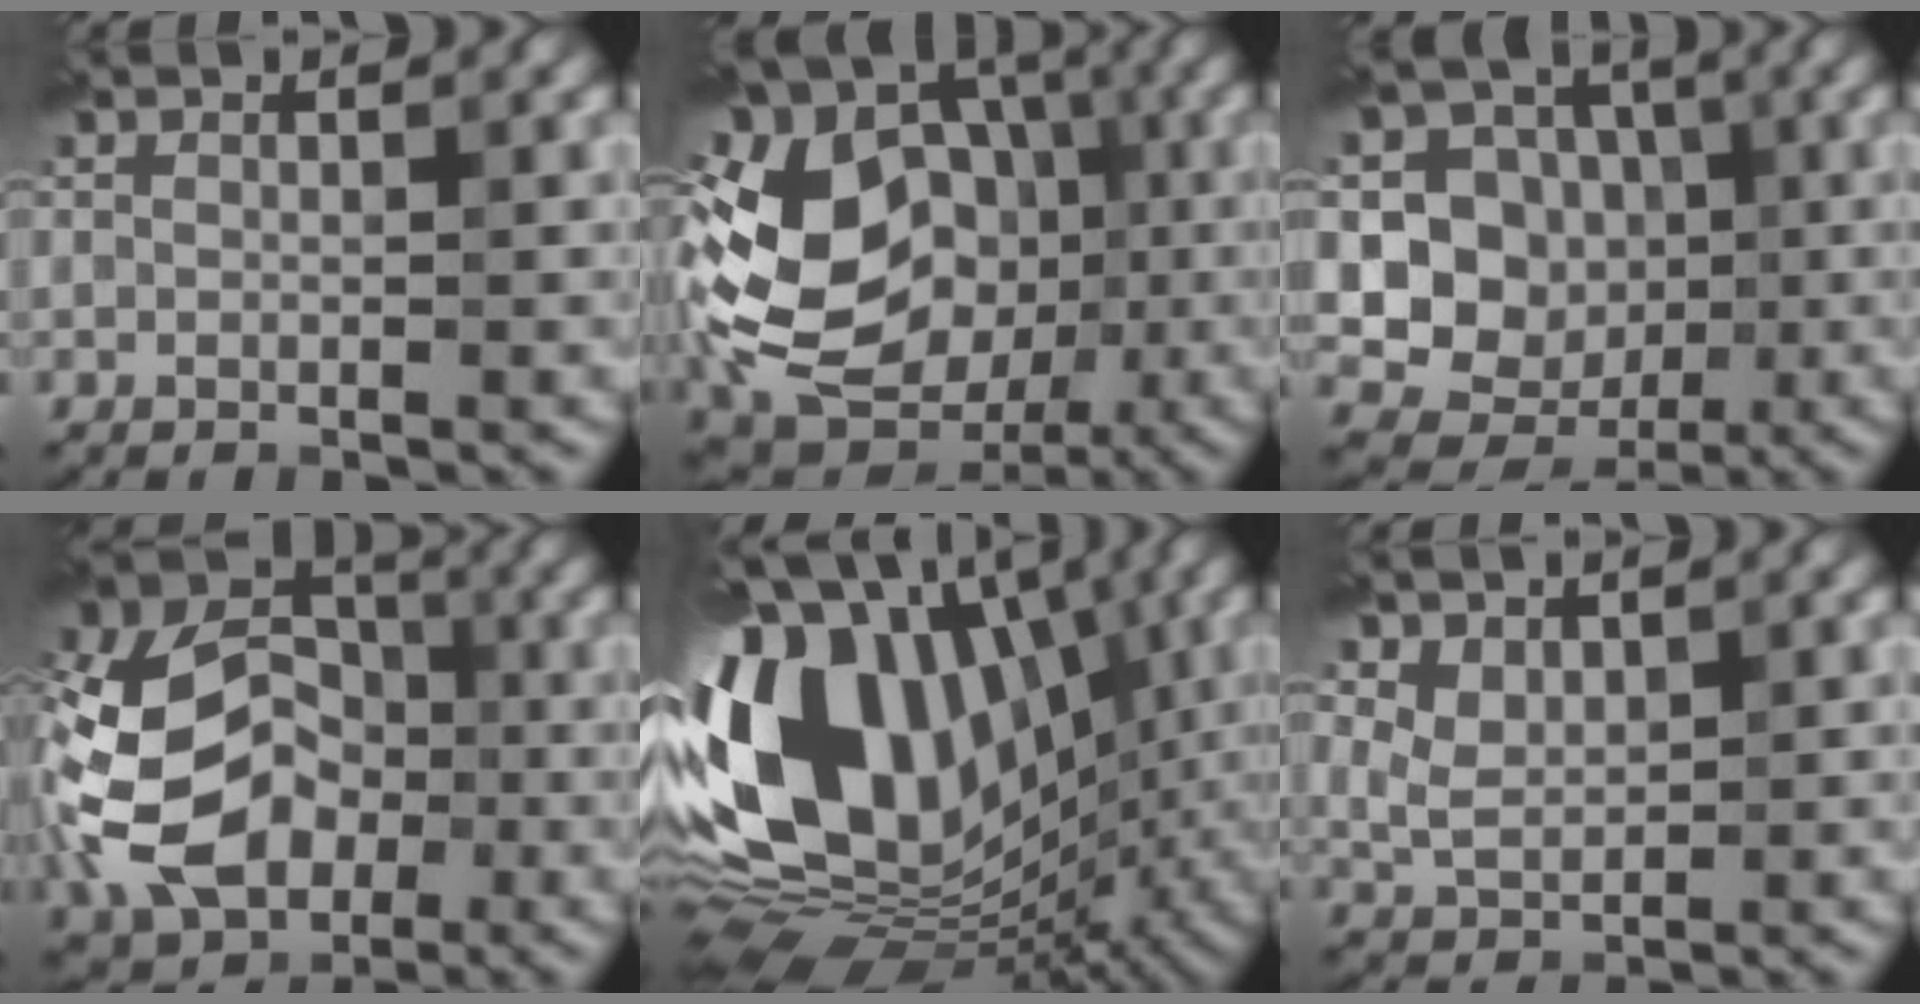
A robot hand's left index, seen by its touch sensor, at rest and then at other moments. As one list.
[{"total": 18.0, "force": [-2.6, 14.2, 10.7], "torque": [-0.220, 0.014, -0.052]}, {"total": 8.7, "force": [-0.3, 7.9, 3.6], "torque": [-0.057, 0.002, -0.025]}, {"total": 15.3, "force": [-3.4, 11.7, 9.2], "torque": [-0.185, -0.019, -0.078]}, {"total": 17.7, "force": [-0.1, 12.1, 12.8], "torque": [-0.265, 0.023, -0.015]}, {"total": 2.0, "force": [1.0, 1.4, 1.1], "torque": [-0.027, -0.009, 0.025]}]